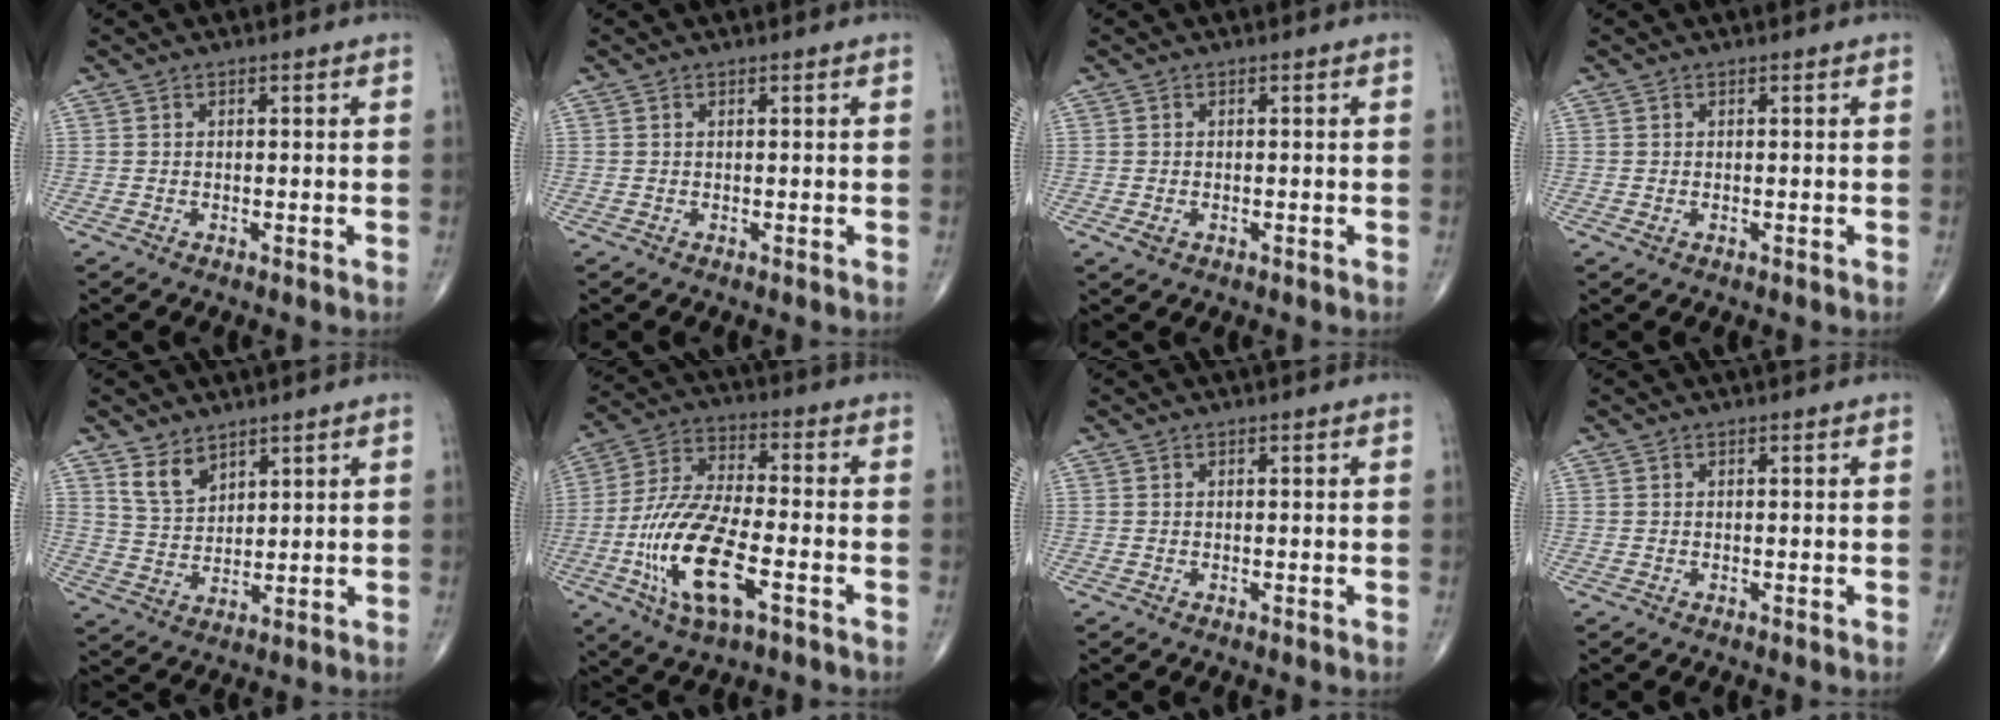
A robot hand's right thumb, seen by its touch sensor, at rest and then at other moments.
{"total": 0.0}
{"total": 1.5, "force": [-0.5, 1.1, 1.0], "torque": [-0.019, 0.001, -0.005]}
{"total": 0.6, "force": [-0.1, 0.4, 0.5], "torque": [-0.010, 0.002, 0.000]}
{"total": 5.8, "force": [4.0, 3.3, 2.6], "torque": [-0.031, -0.029, 0.087]}
{"total": 17.5, "force": [-5.9, 6.6, 15.1], "torque": [-0.312, 0.019, -0.103]}
{"total": 0.0}
{"total": 0.0}